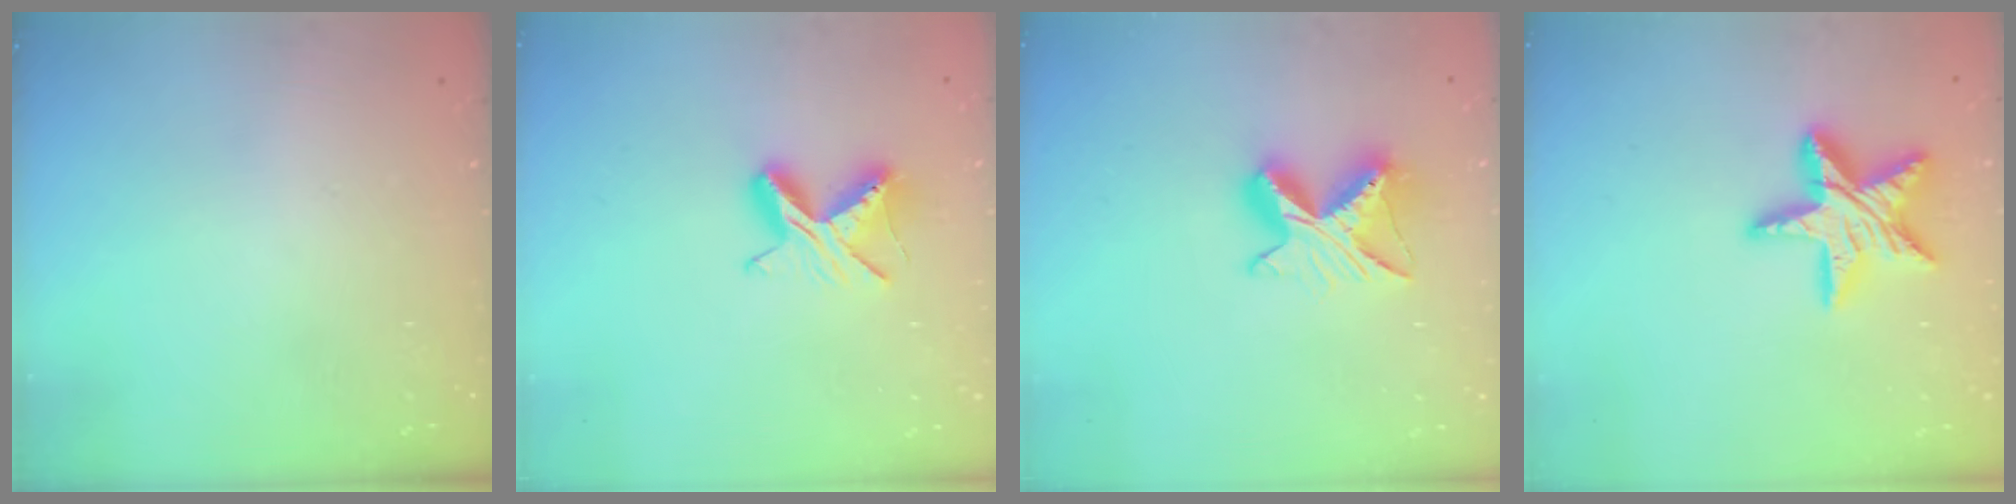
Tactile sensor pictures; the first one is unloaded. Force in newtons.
{"total": 7.5, "press": 7.4, "slide": 0.5}
{"total": 10.3, "press": 10.3, "slide": 1.1}
{"total": 15.9, "press": 15.9, "slide": 1.3}